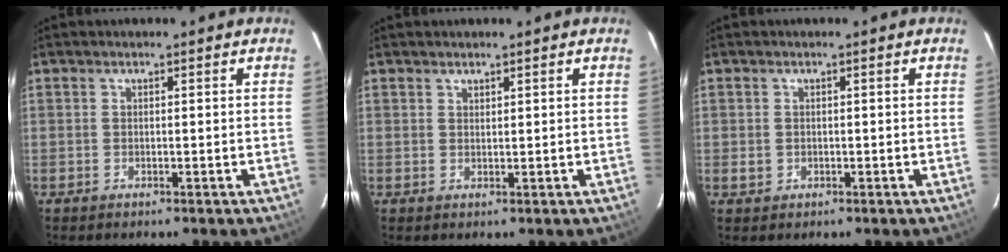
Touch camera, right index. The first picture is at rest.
{"total": 0.8, "force": [0.8, 0.3, 0.1], "torque": [-0.002, 0.001, 0.016]}
{"total": 1.9, "force": [-0.1, 1.9, 0.3], "torque": [-0.004, 0.002, 0.001]}